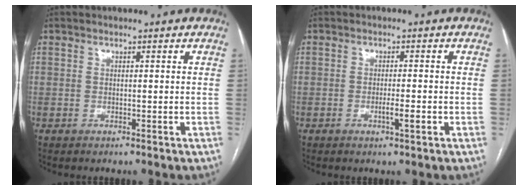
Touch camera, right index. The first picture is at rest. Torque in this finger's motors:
{"motor_torque": [0.26, -0.08, 0.23, 0.03]}